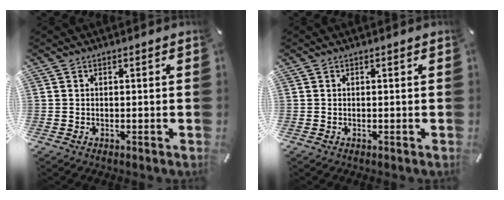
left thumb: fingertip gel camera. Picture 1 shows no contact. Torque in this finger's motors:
{"motor_torque": [-0.17, -0.40, 0.01, 0.11, 0.04]}